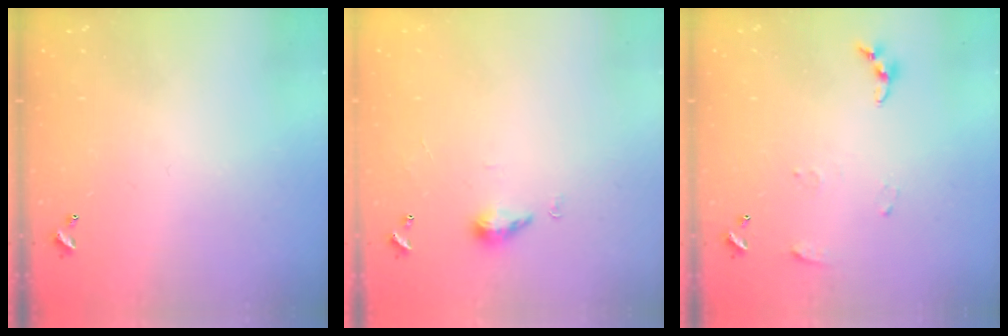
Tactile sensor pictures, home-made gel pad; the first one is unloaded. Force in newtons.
{"total": 4.9, "press": 4.9, "slide": 0.6}
{"total": 5.4, "press": 5.4, "slide": 0.6}